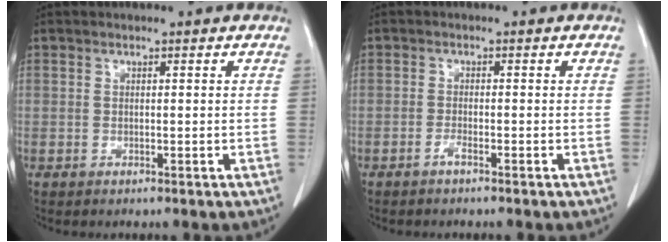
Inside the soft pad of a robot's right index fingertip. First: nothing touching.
{"total": 1.1, "force": [-0.9, 0.0, 0.6], "torque": [-0.015, 0.001, -0.018]}